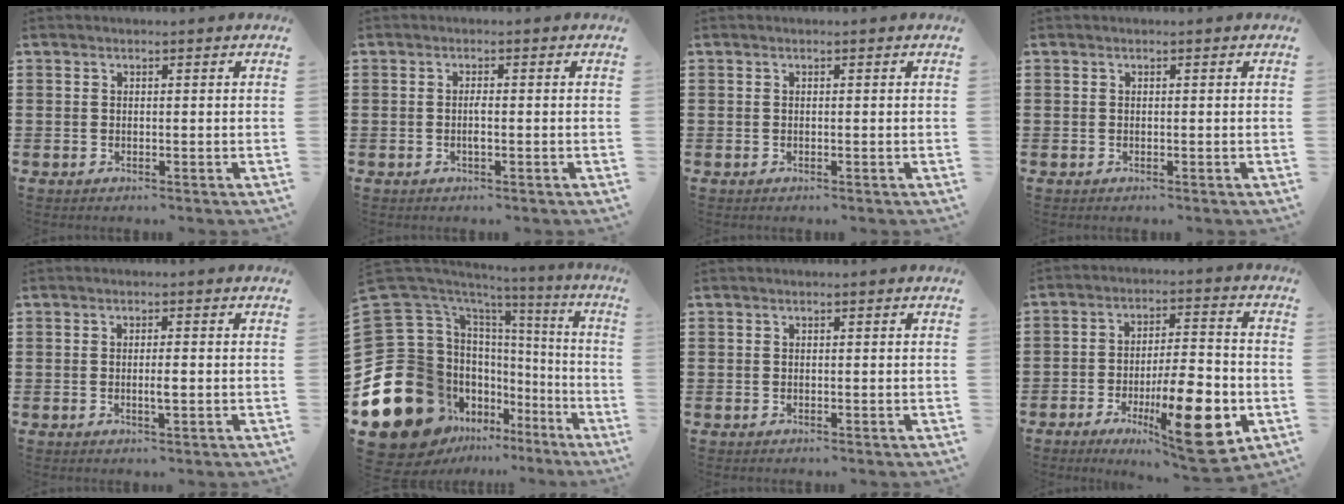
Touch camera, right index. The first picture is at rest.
{"total": 1.4, "force": [-0.4, 0.1, 1.3], "torque": [-0.034, -0.005, -0.010]}
{"total": 0.0}
{"total": 0.0}
{"total": 2.0, "force": [-0.4, 0.1, 2.0], "torque": [-0.035, -0.003, -0.007]}
{"total": 27.9, "force": [-7.3, 21.3, 16.4], "torque": [-0.378, -0.016, -0.064]}
{"total": 0.0}
{"total": 14.3, "force": [-5.9, 4.4, 12.3], "torque": [-0.188, 0.010, -0.092]}